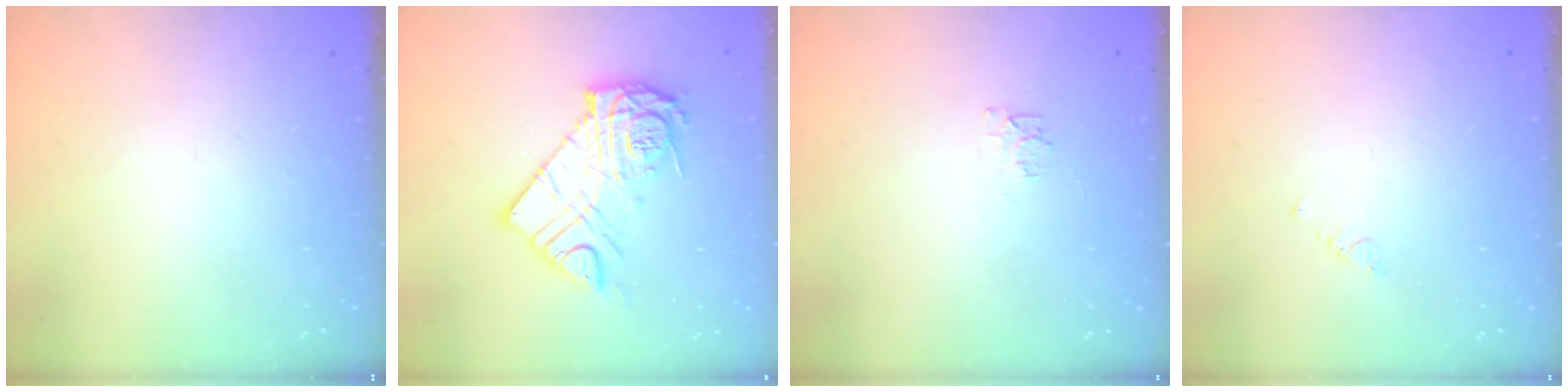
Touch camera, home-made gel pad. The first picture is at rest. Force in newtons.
{"total": 12.9, "press": 12.9, "slide": 1.0}
{"total": 4.6, "press": 4.5, "slide": 0.5}
{"total": 0.7, "press": 0.6, "slide": 0.2}